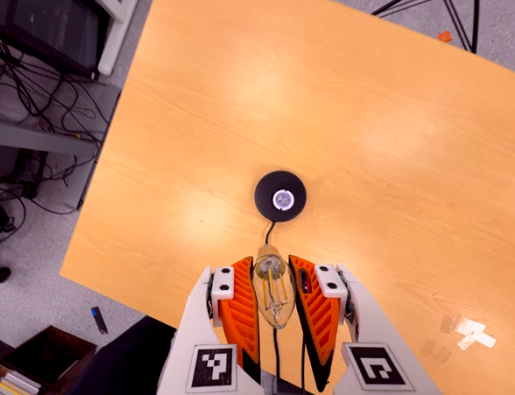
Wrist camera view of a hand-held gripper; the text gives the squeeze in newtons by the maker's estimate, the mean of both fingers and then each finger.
{"total": 20.5, "left": 22.1, "right": 19.0}